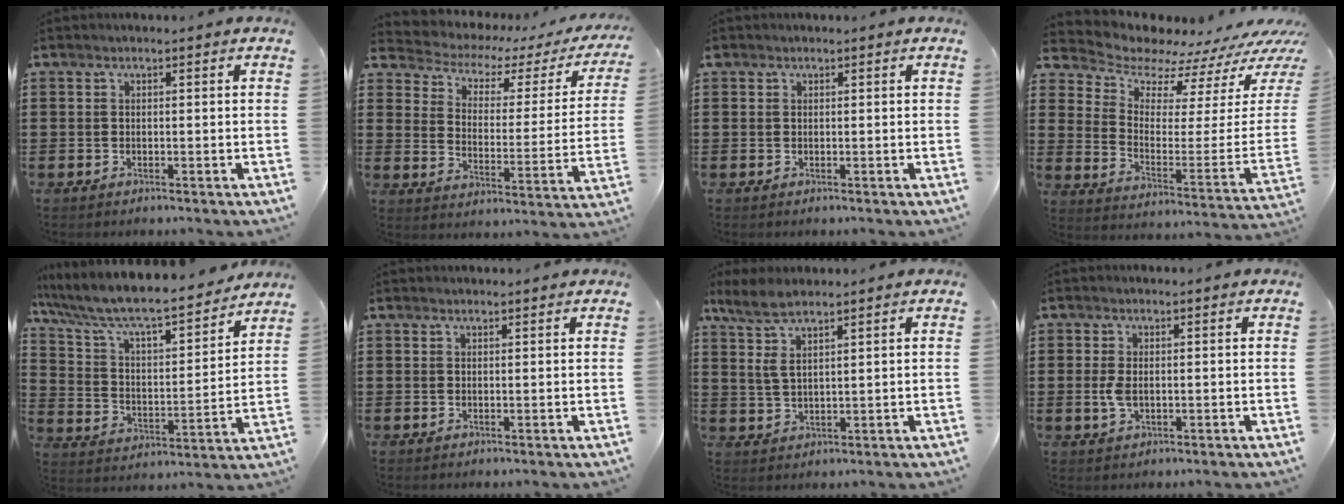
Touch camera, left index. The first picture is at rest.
{"total": 3.0, "force": [2.1, 1.6, 1.4], "torque": [-0.047, -0.018, 0.024]}
{"total": 0.5, "force": [0.3, 0.4, 0.1], "torque": [-0.004, 0.003, 0.005]}
{"total": 6.8, "force": [6.5, 2.1, 0.5], "torque": [-0.040, -0.077, 0.109]}
{"total": 7.8, "force": [6.9, 1.1, 3.6], "torque": [-0.102, -0.052, 0.111]}
{"total": 0.8, "force": [0.8, 0.0, 0.1], "torque": [-0.004, -0.001, 0.016]}
{"total": 5.3, "force": [3.4, 1.4, 3.8], "torque": [-0.091, -0.002, 0.060]}
{"total": 2.8, "force": [0.0, 1.4, 2.5], "torque": [-0.064, -0.003, -0.004]}